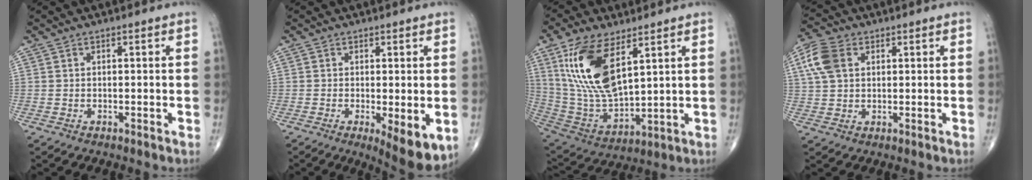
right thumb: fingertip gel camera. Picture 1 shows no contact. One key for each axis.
{"total": 7.6, "fx": -1.8, "fy": 2.3, "fz": 7.0, "tx": -0.097, "ty": -0.023, "tz": -0.024}
{"total": 17.8, "fx": 7.4, "fy": 7.8, "fz": 14.1, "tx": -0.272, "ty": -0.030, "tz": 0.156}
{"total": 7.5, "fx": 2.4, "fy": 5.1, "fz": 4.9, "tx": -0.110, "ty": 0.011, "tz": 0.044}